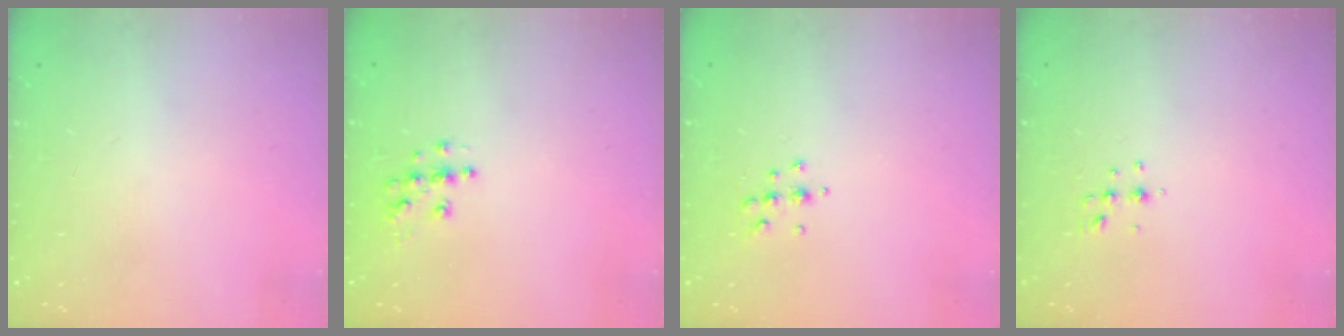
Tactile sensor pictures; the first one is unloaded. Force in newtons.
{"total": 6.3, "press": 6.3, "slide": 0.3}
{"total": 6.3, "press": 6.2, "slide": 1.0}
{"total": 3.8, "press": 3.6, "slide": 1.4}